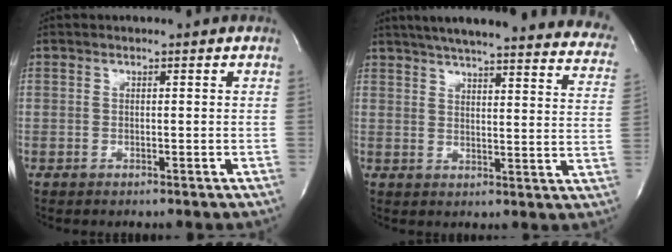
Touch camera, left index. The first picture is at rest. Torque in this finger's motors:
{"motor_torque": [0.04, -0.08, 0.36, 0.12]}